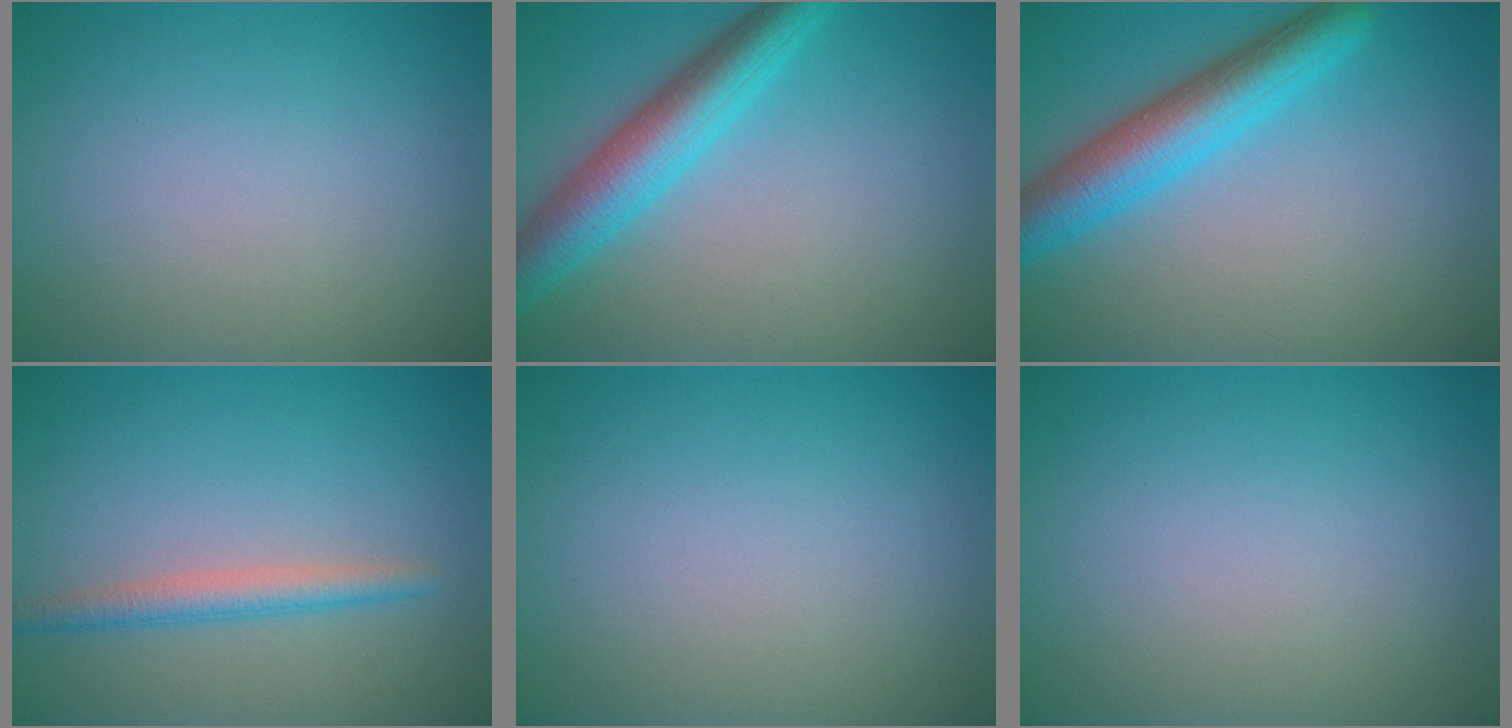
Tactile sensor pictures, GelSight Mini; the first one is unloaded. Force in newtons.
{"total": 5.6, "press": 5.6, "slide": 0.2}
{"total": 5.8, "press": 5.8, "slide": 0.1}
{"total": 2.3, "press": 2.3, "slide": 0.1}
{"total": 0.0}
{"total": 0.0}